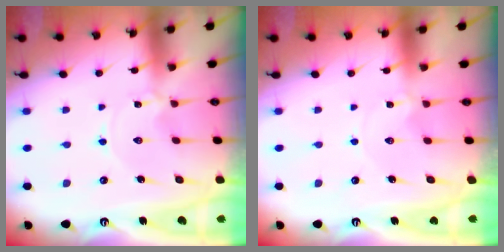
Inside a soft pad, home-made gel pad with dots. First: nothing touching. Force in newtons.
{"total": 0.0}